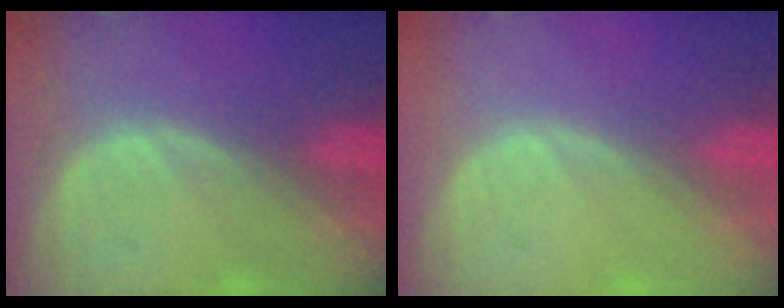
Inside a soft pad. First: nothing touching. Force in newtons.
{"total": 0.0}